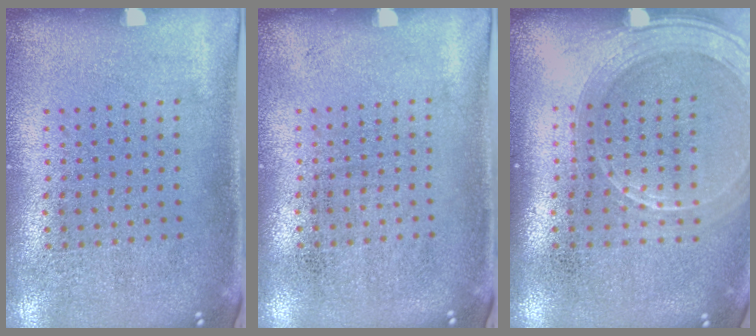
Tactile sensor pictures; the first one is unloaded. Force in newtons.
{"total": 0.0}
{"total": 2.0, "press": 1.8, "slide": 0.9}